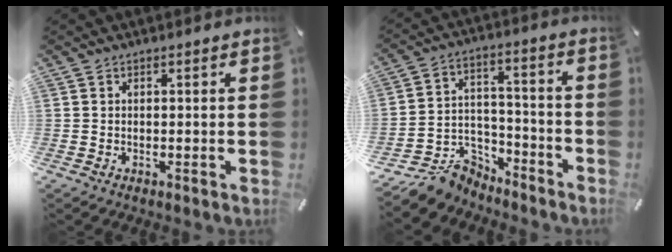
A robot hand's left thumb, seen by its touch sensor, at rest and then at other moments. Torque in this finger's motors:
{"motor_torque": [-0.27, 1.02, -0.05, 0.21, 0.01]}